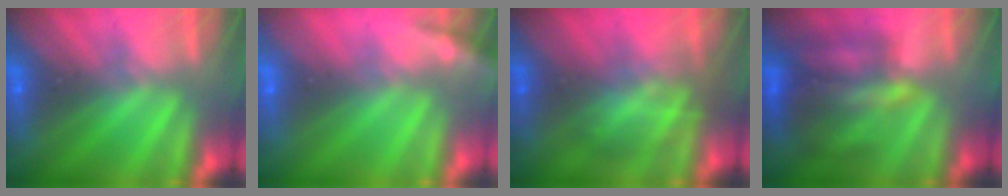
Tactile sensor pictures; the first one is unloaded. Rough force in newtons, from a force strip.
{"total": 1.7}
{"total": 2.9}
{"total": 4.6}